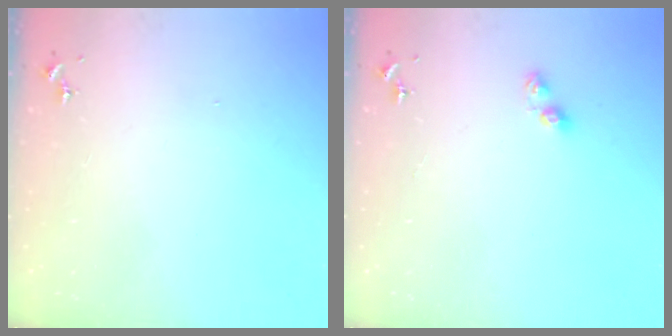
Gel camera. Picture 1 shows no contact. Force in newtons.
{"total": 5.3, "press": 5.2, "slide": 0.8}